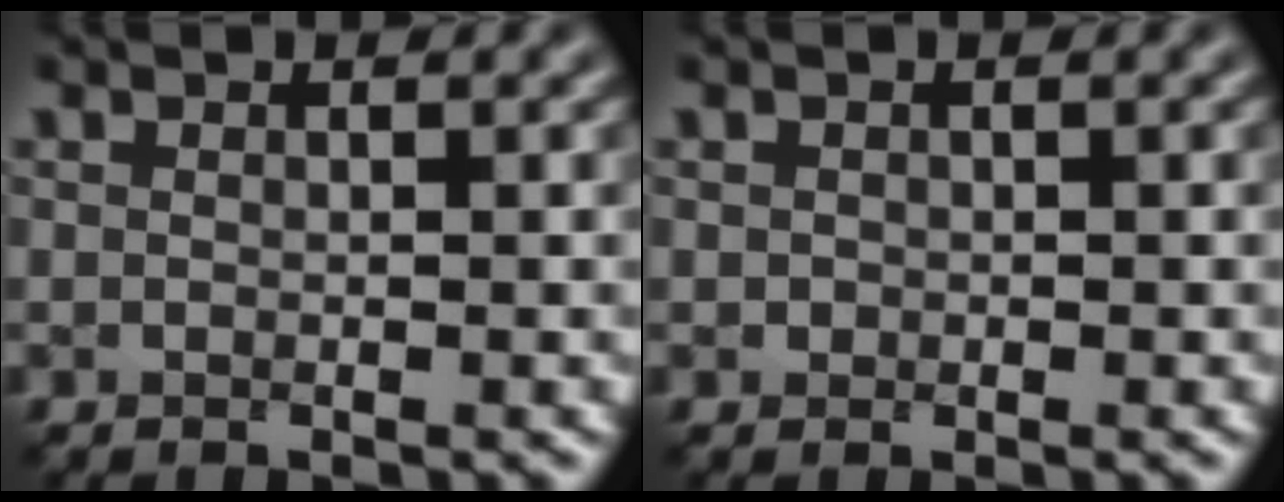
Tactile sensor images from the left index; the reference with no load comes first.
{"total": 0.5, "force": [0.0, 0.5, 0.1], "torque": [0.003, -0.003, -0.001]}